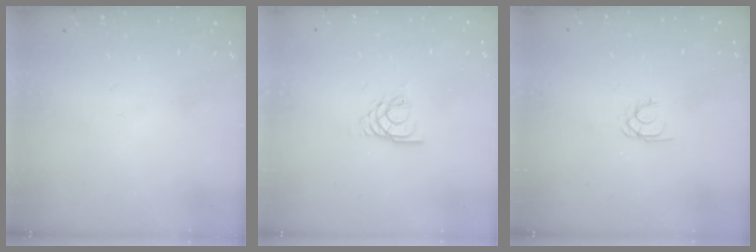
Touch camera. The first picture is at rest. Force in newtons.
{"total": 3.5, "press": 3.5, "slide": 0.4}
{"total": 1.8, "press": 1.8, "slide": 0.3}